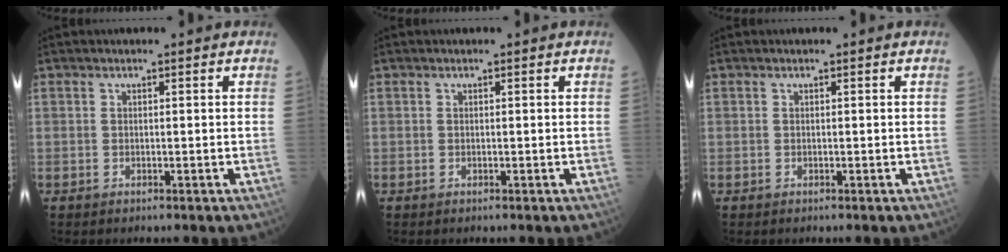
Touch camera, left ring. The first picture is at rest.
{"total": 0.0}
{"total": 0.0}